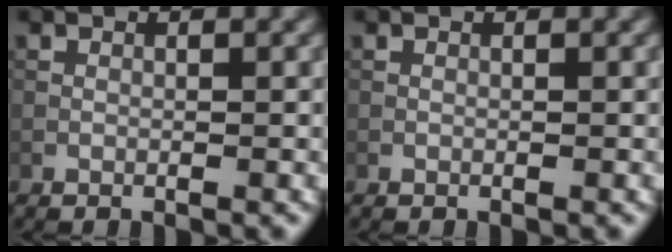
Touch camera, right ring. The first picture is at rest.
{"total": 0.0}